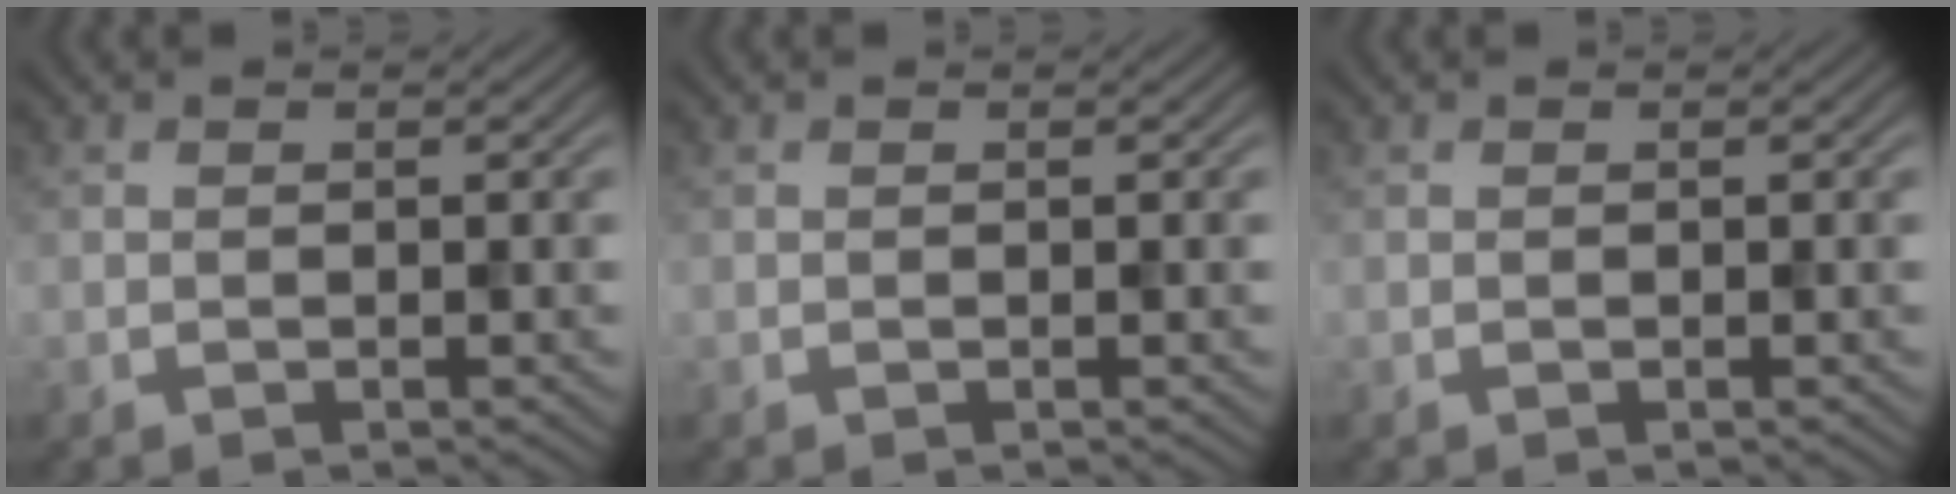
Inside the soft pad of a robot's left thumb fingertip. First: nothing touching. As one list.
[{"total": 0.0}, {"total": 0.0}]